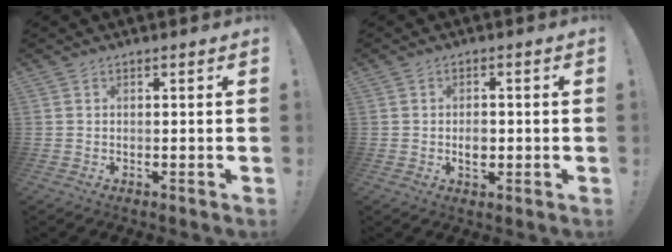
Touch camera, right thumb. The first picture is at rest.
{"total": 3.8, "force": [-0.9, 2.8, 2.4], "torque": [-0.029, 0.002, -0.017]}